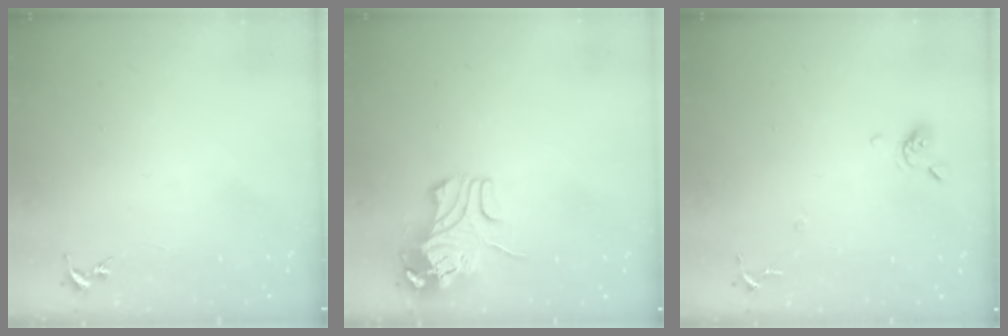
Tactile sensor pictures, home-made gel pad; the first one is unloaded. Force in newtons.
{"total": 10.0, "press": 10.0, "slide": 1.3}
{"total": 7.3, "press": 7.3, "slide": 0.8}